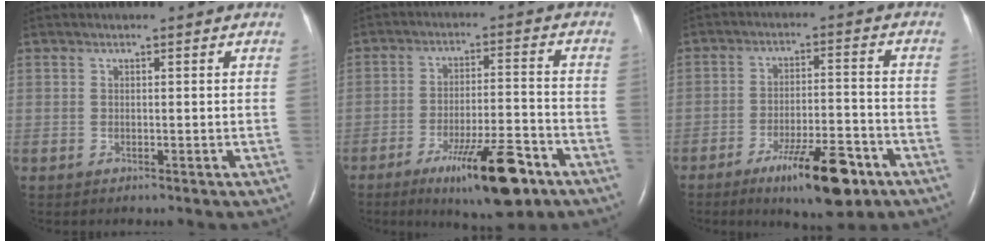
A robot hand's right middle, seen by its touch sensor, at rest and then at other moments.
{"total": 12.5, "force": [-7.5, 2.0, 9.8], "torque": [-0.162, -0.015, -0.113]}
{"total": 11.2, "force": [-6.7, 2.2, 8.7], "torque": [-0.141, -0.010, -0.101]}